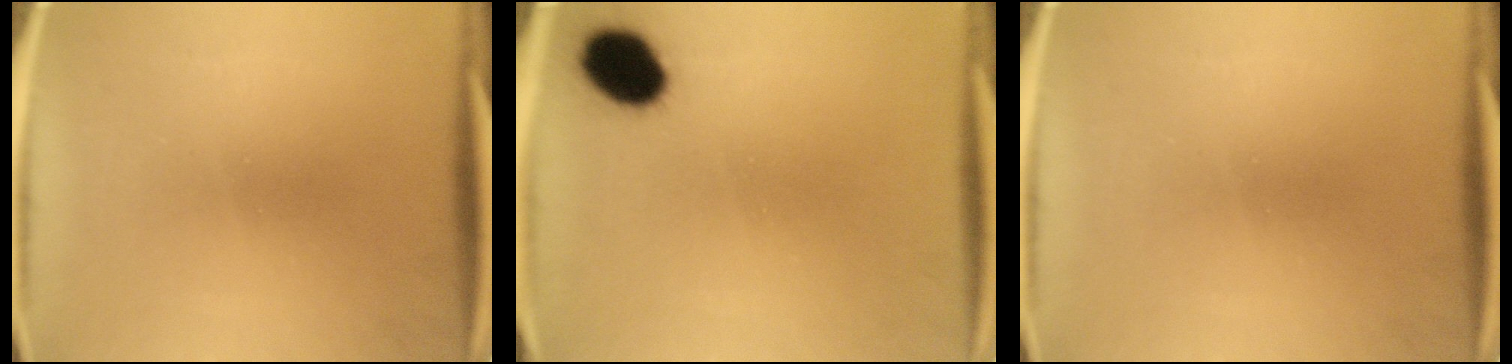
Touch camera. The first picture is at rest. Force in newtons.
{"total": 9.0}
{"total": 0.0}